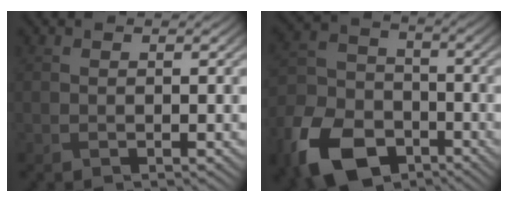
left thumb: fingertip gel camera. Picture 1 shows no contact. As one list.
[{"total": 13.6, "force": [-7.9, 8.4, 7.2], "torque": [-0.187, -0.036, -0.159]}]